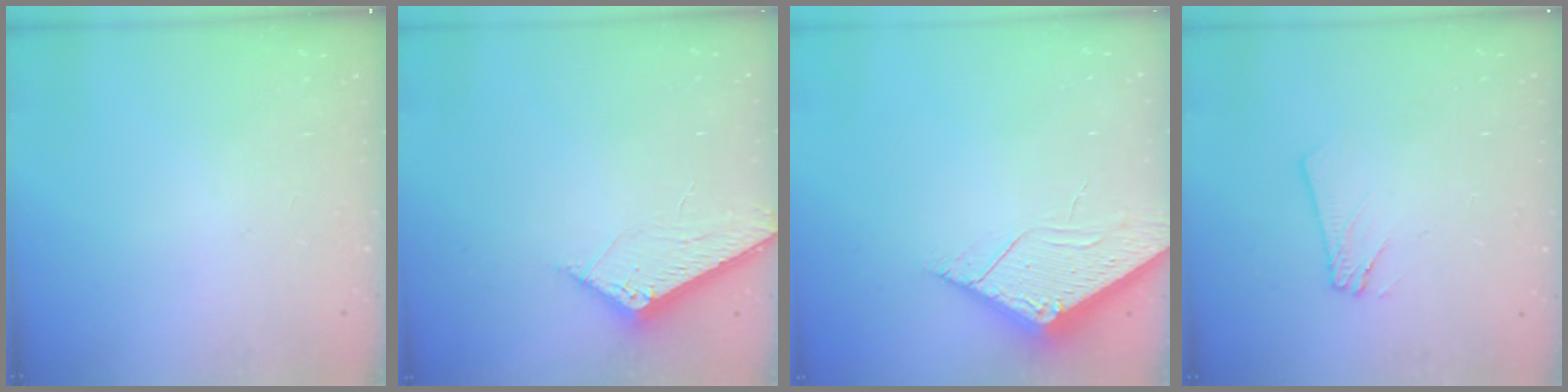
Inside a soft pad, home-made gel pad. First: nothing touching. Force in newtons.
{"total": 5.8, "press": 5.8, "slide": 0.6}
{"total": 4.0, "press": 3.9, "slide": 0.4}
{"total": 2.4, "press": 2.4, "slide": 0.2}